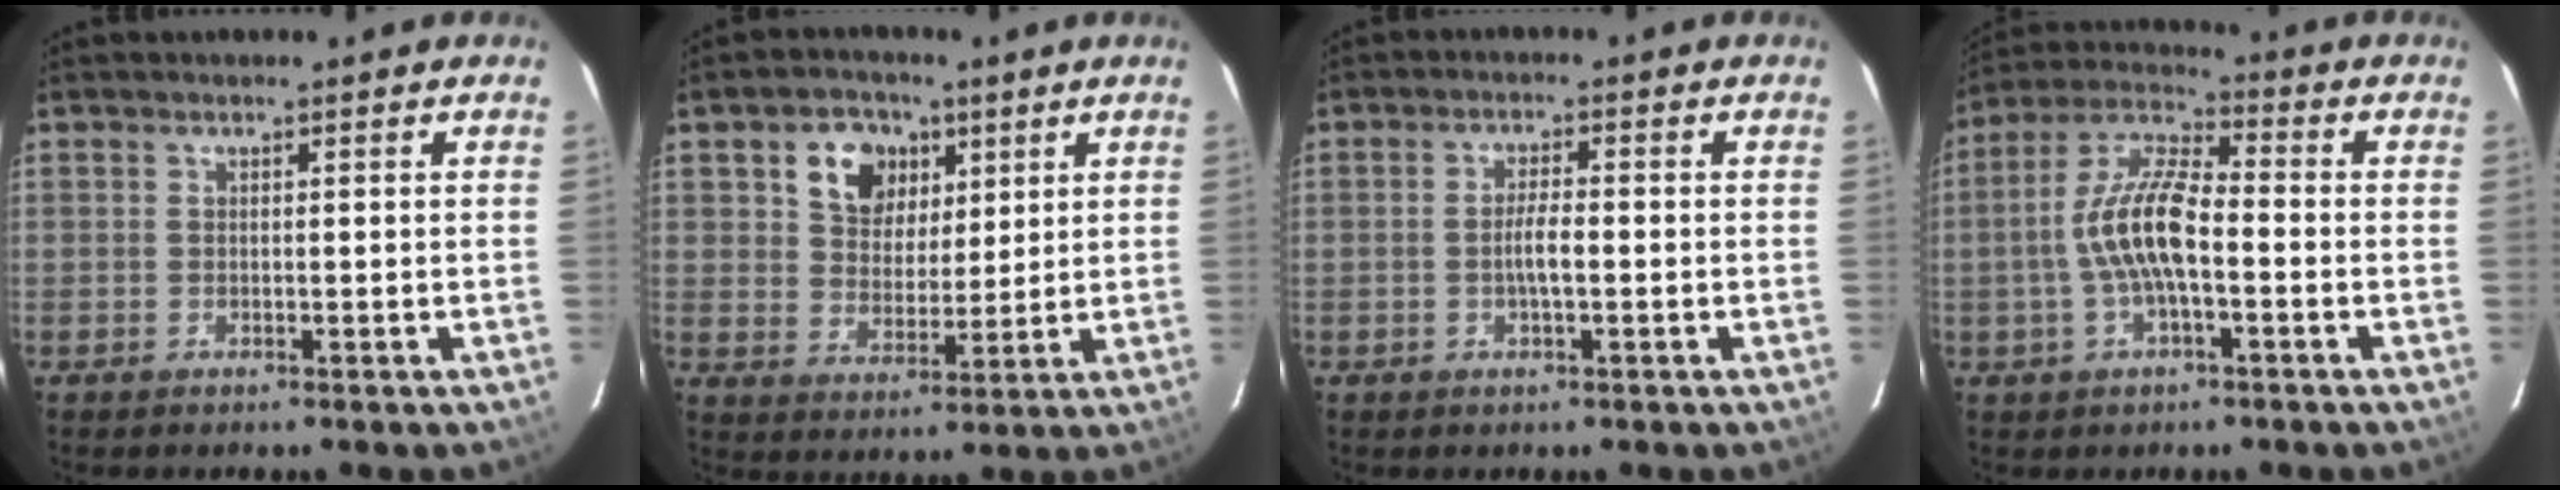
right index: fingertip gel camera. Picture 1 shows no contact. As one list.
[{"total": 9.3, "force": [4.2, 7.2, 4.2], "torque": [-0.084, 0.021, 0.078]}, {"total": 3.3, "force": [-0.7, 0.6, 3.2], "torque": [-0.059, 0.001, -0.011]}, {"total": 11.5, "force": [-2.2, 3.8, 10.6], "torque": [-0.223, 0.011, -0.045]}]